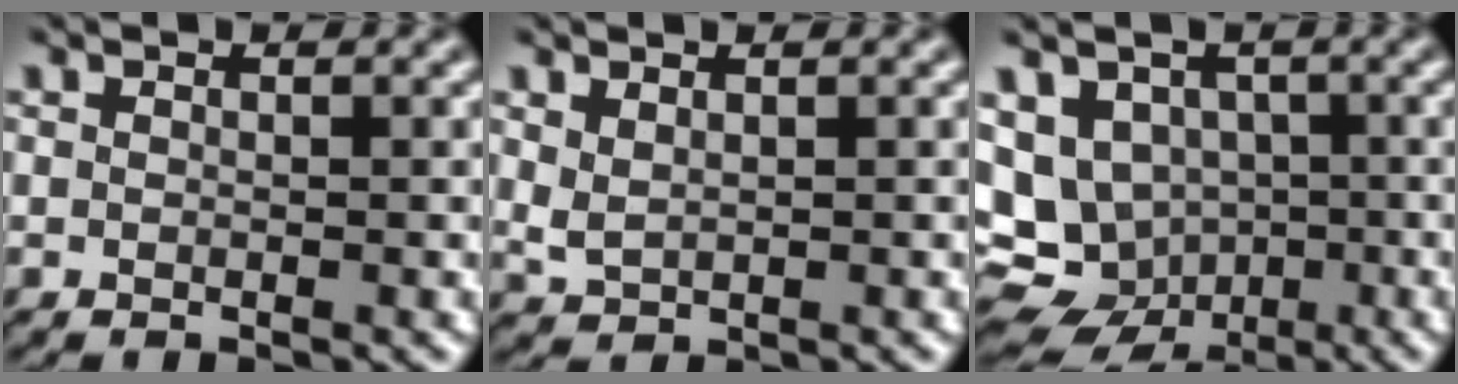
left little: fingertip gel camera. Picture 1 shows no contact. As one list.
[{"total": 1.1, "force": [0.8, 0.5, 0.6], "torque": [-0.018, -0.004, 0.022]}, {"total": 11.8, "force": [-2.7, 10.2, 5.3], "torque": [-0.098, -0.018, -0.048]}]